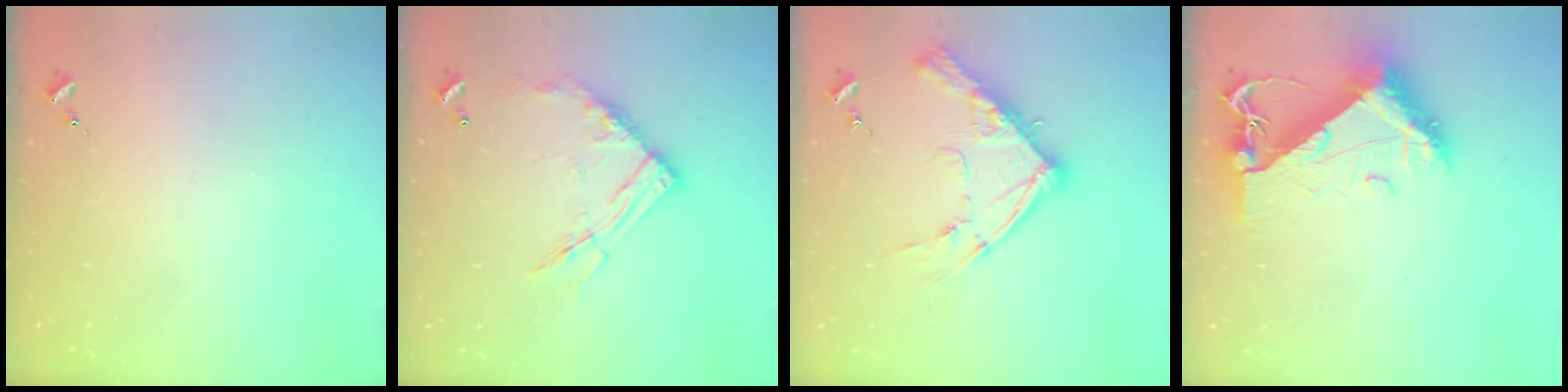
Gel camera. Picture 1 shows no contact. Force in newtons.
{"total": 15.2, "press": 15.1, "slide": 1.7}
{"total": 16.4, "press": 16.3, "slide": 1.4}
{"total": 11.3, "press": 11.3, "slide": 1.2}